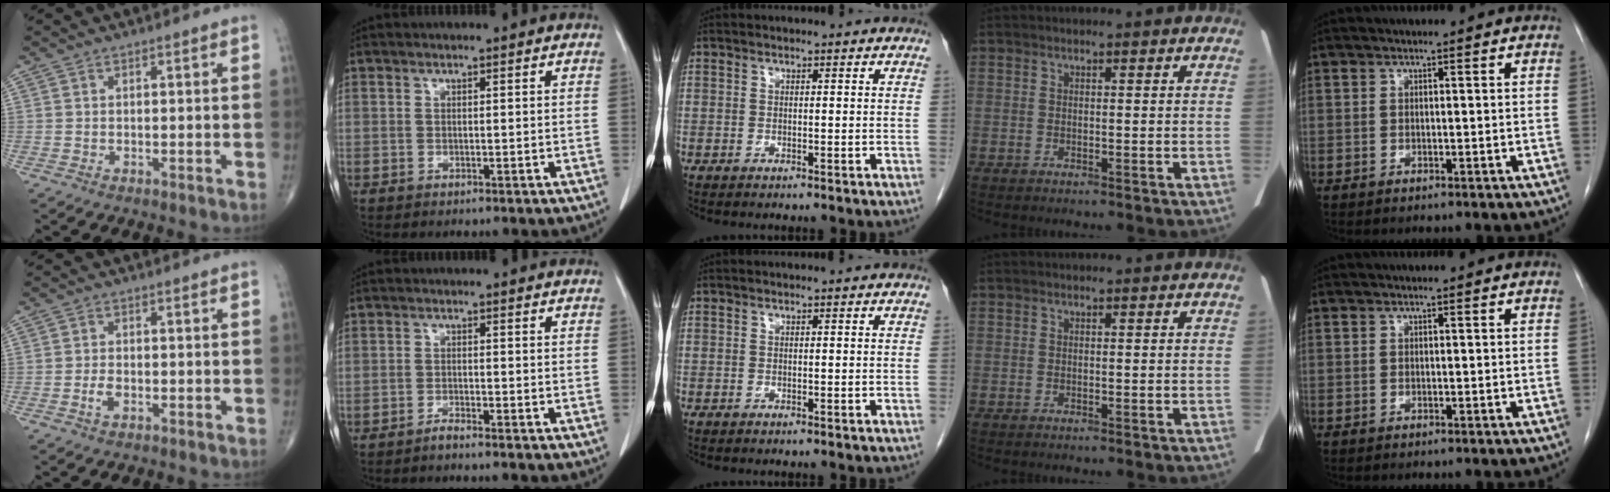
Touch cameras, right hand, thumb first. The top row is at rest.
{"thumb": {"total": 2.3, "force": [-1.0, 1.2, 1.7], "torque": [-0.036, 0.008, -0.019]}, "index": {"total": 1.4, "force": [-1.3, -0.2, 0.4], "torque": [-0.012, -0.001, -0.025]}}